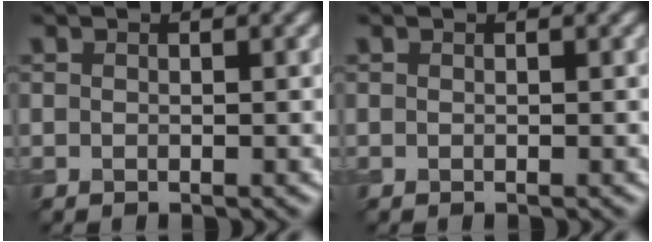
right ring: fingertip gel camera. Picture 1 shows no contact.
{"total": 0.0}